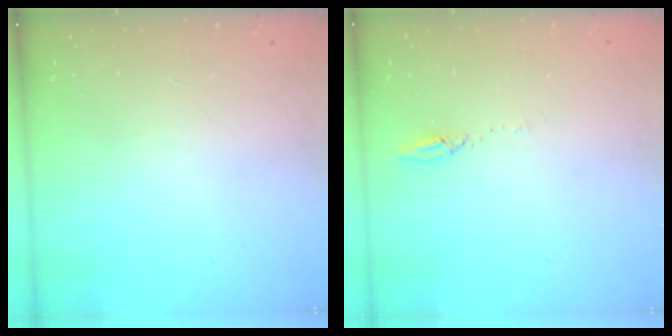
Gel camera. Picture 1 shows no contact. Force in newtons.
{"total": 3.9, "press": 3.9, "slide": 0.4}